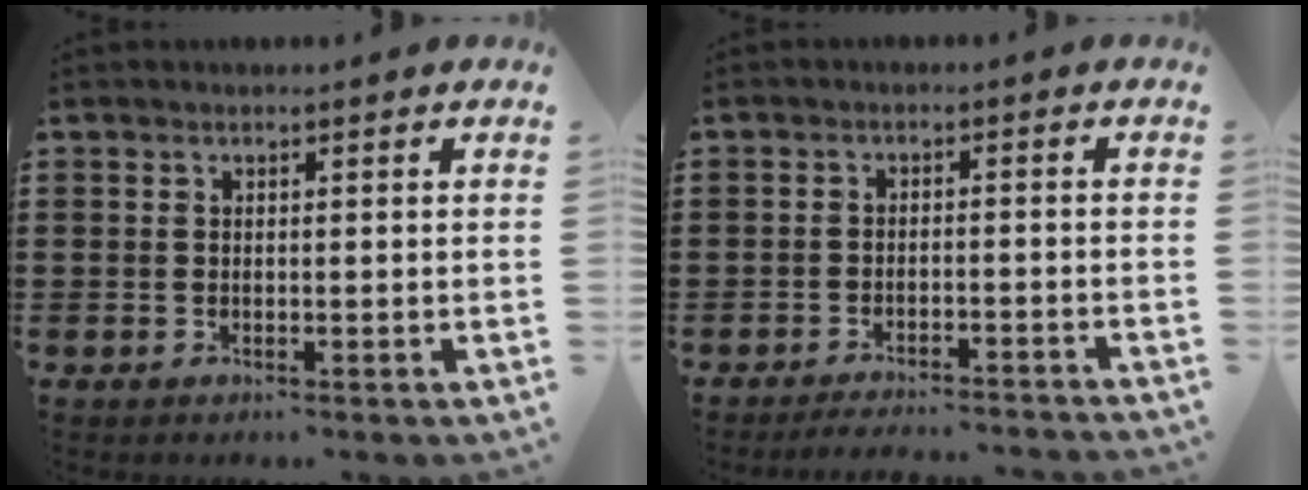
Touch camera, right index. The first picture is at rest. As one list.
[{"total": 2.9, "force": [-2.8, -0.3, 0.3], "torque": [-0.009, -0.004, -0.058]}]